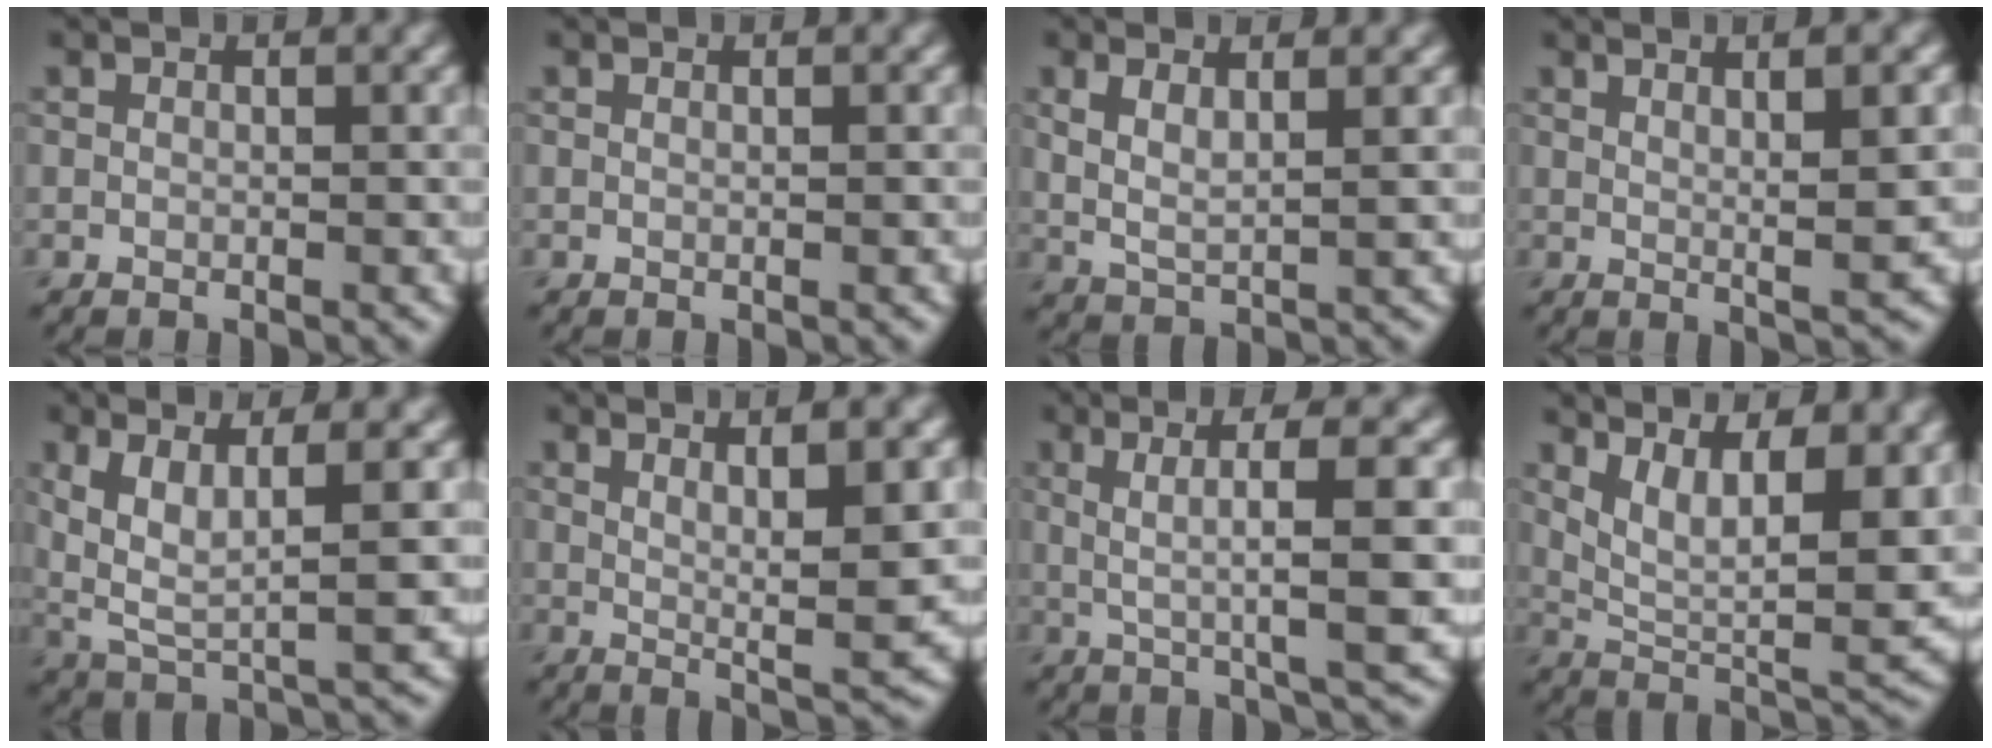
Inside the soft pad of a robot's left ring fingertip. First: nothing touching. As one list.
[{"total": 0.6, "force": [0.1, 0.3, 0.5], "torque": [-0.004, 0.002, -0.004]}, {"total": 2.8, "force": [1.4, 0.9, 2.3], "torque": [-0.039, -0.003, 0.026]}, {"total": 4.2, "force": [1.3, 0.9, 3.9], "torque": [-0.048, 0.006, 0.013]}, {"total": 5.3, "force": [1.6, 1.4, 4.8], "torque": [-0.099, -0.005, 0.035]}, {"total": 6.1, "force": [1.6, 1.1, 5.8], "torque": [-0.079, -0.005, 0.028]}, {"total": 6.7, "force": [1.0, 1.2, 6.5], "torque": [-0.106, 0.010, 0.017]}, {"total": 8.3, "force": [3.4, 3.1, 6.9], "torque": [-0.128, -0.009, 0.067]}]